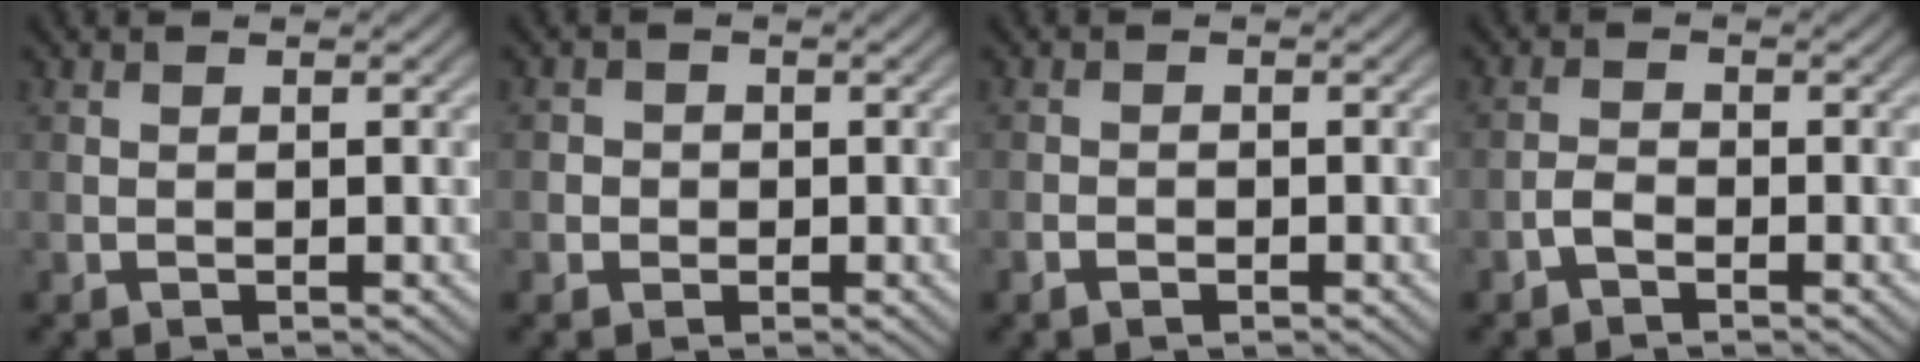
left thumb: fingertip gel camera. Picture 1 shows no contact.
{"total": 2.2, "force": [-0.1, 2.2, 0.4], "torque": [0.003, 0.000, -0.013]}
{"total": 1.4, "force": [-0.8, 0.8, 0.7], "torque": [-0.013, -0.002, -0.018]}
{"total": 1.6, "force": [-1.1, 0.8, 0.9], "torque": [-0.016, 0.004, -0.027]}